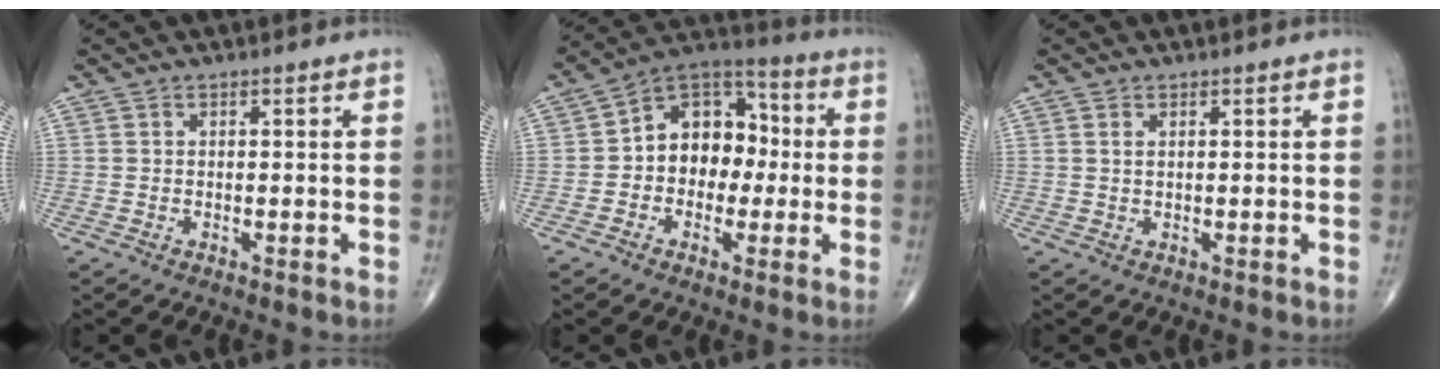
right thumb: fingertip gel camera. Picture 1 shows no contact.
{"total": 13.1, "force": [-0.1, 9.7, 8.8], "torque": [-0.089, 0.042, -0.018]}
{"total": 0.9, "force": [0.4, 0.4, 0.7], "torque": [-0.016, 0.004, 0.009]}